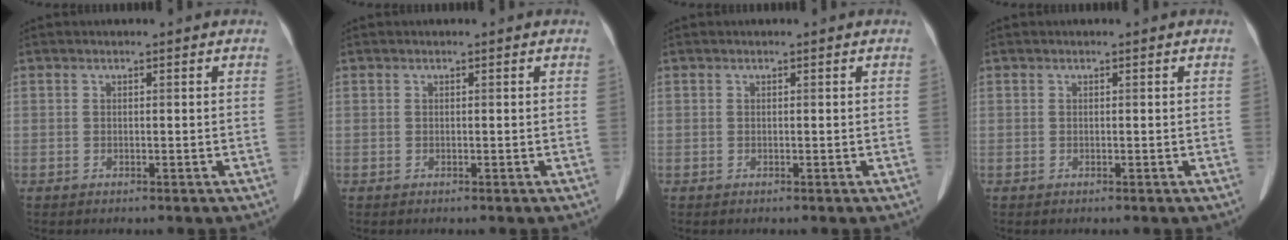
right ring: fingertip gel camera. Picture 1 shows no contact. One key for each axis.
{"total": 0.0}
{"total": 0.0}
{"total": 0.0}